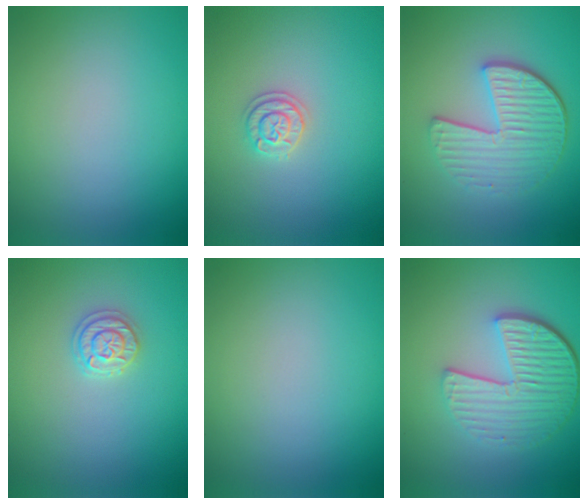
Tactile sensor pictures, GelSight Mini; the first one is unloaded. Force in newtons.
{"total": 1.9, "press": 1.9, "slide": 0.2}
{"total": 5.0, "press": 4.0, "slide": 3.1}
{"total": 2.1, "press": 2.1, "slide": 0.5}
{"total": 0.0}
{"total": 6.3, "press": 4.5, "slide": 4.5}